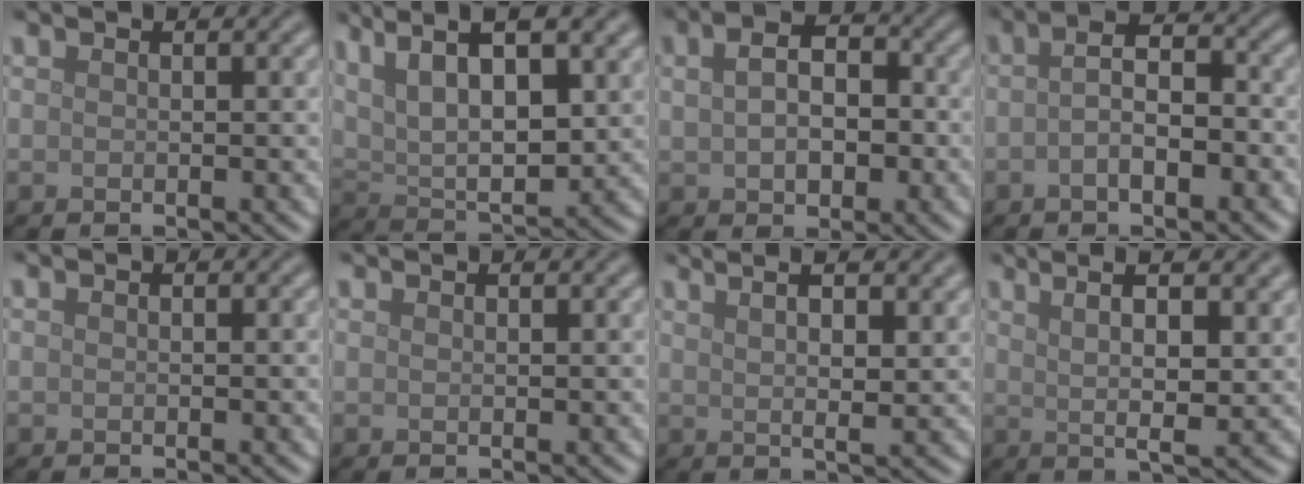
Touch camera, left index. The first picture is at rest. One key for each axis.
{"total": 11.7, "fx": 5.9, "fy": 4.6, "fz": 9.0, "tx": -0.160, "ty": 0.012, "tz": 0.088}
{"total": 5.6, "fx": 0.7, "fy": 3.7, "fz": 4.2, "tx": -0.069, "ty": 0.012, "tz": 0.008}
{"total": 3.9, "fx": -1.0, "fy": 1.5, "fz": 3.4, "tx": -0.060, "ty": 0.004, "tz": -0.023}
{"total": 0.0}
{"total": 1.1, "fx": 0.9, "fy": 0.2, "fz": 0.5, "tx": -0.006, "ty": 0.000, "tz": 0.010}
{"total": 9.0, "fx": 5.0, "fy": 3.2, "fz": 6.7, "tx": -0.067, "ty": 0.033, "tz": 0.053}
{"total": 9.2, "fx": 4.3, "fy": 2.8, "fz": 7.6, "tx": -0.093, "ty": 0.021, "tz": 0.046}